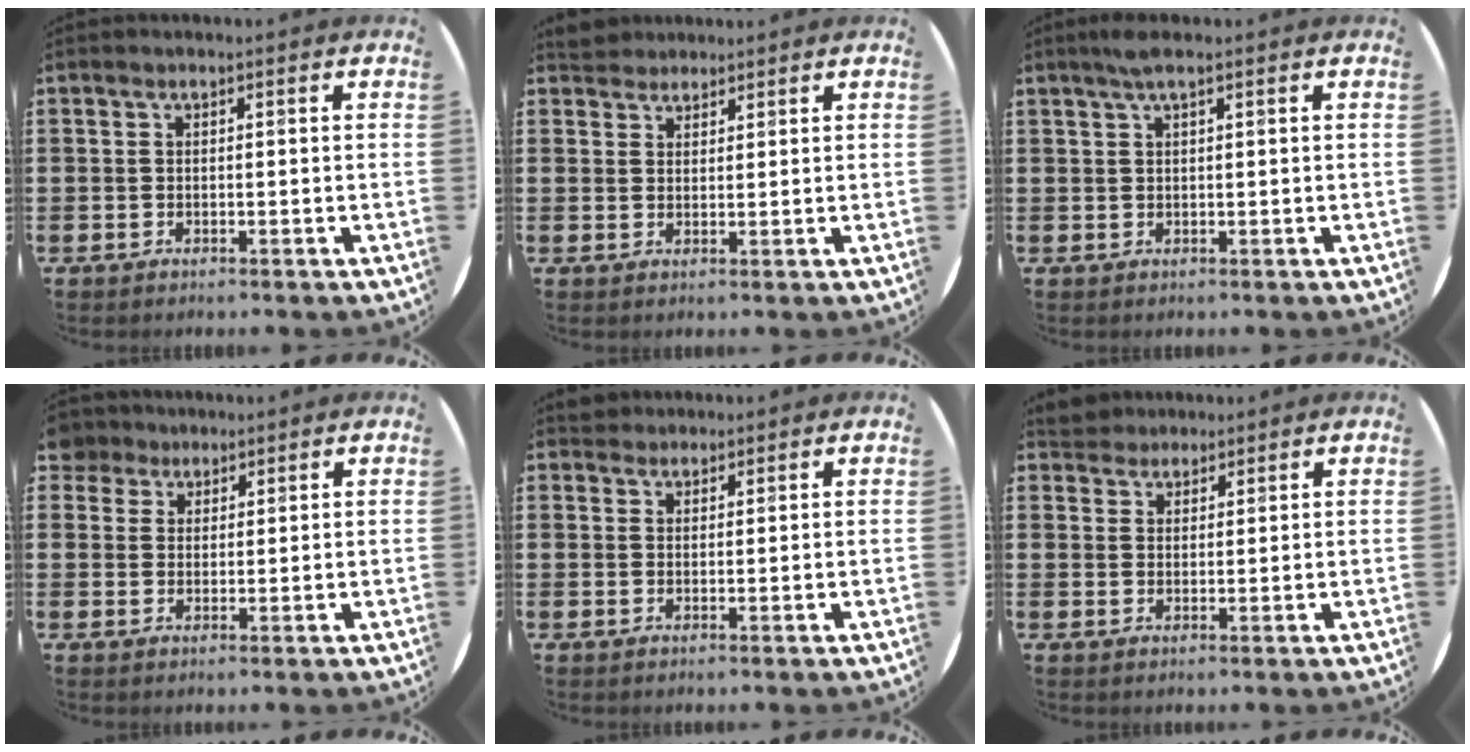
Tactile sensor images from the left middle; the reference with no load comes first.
{"total": 2.7, "force": [2.5, 0.8, -0.1], "torque": [-0.003, 0.001, 0.051]}
{"total": 2.0, "force": [1.3, 0.1, 1.5], "torque": [-0.032, 0.003, 0.023]}
{"total": 3.4, "force": [2.8, 1.9, -0.2], "torque": [0.000, 0.003, 0.055]}
{"total": 1.9, "force": [1.7, 0.7, -0.1], "torque": [-0.001, 0.006, 0.035]}
{"total": 3.1, "force": [2.9, 1.1, -0.3], "torque": [-0.002, 0.000, 0.056]}